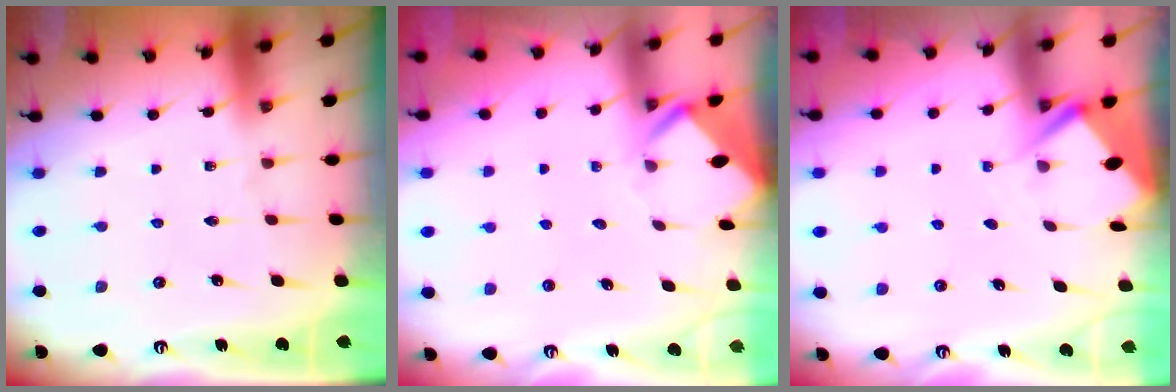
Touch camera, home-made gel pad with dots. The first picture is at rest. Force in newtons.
{"total": 3.3, "press": 3.3, "slide": 0.1}
{"total": 2.7, "press": 2.7, "slide": 0.4}